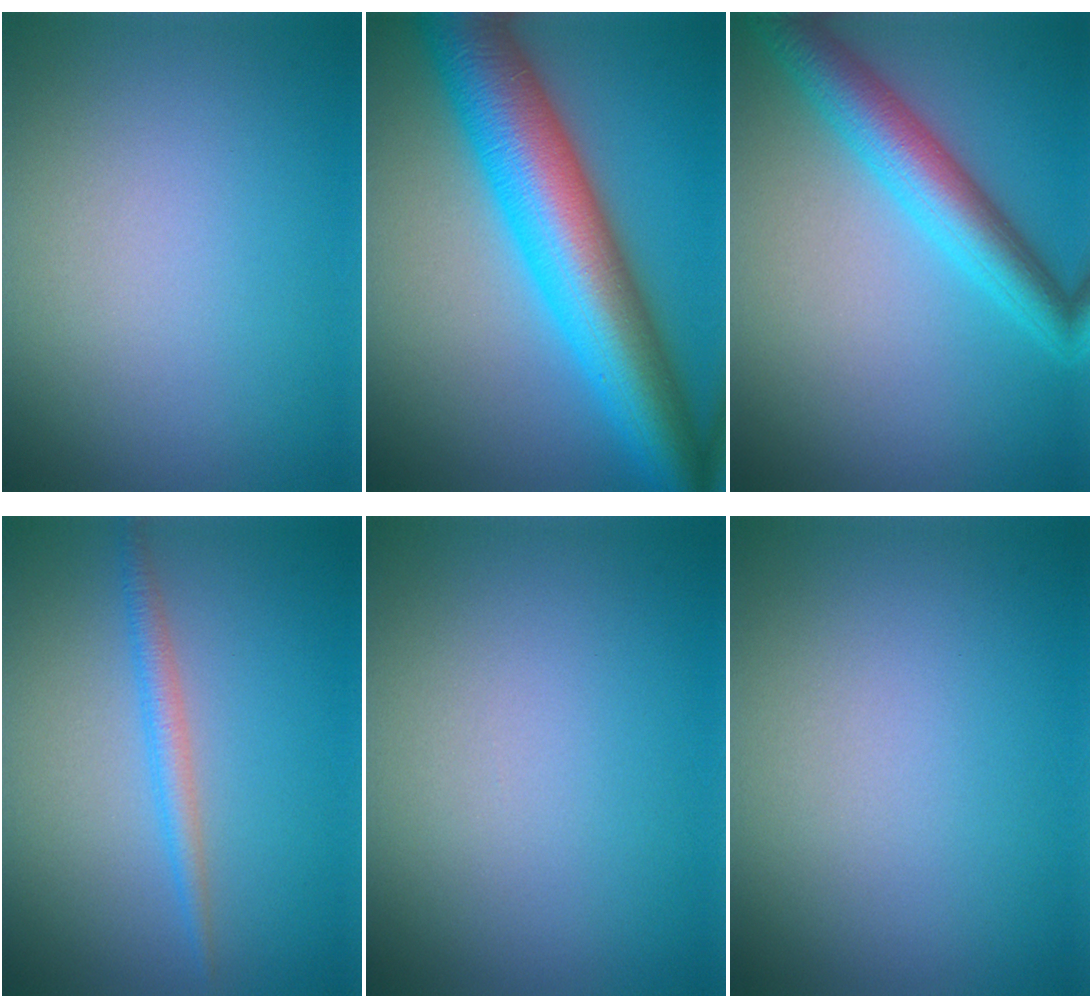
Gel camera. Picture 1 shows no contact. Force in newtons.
{"total": 12.3, "press": 12.3, "slide": 0.1}
{"total": 5.6, "press": 5.6, "slide": 0.2}
{"total": 1.9, "press": 1.9, "slide": 0.0}
{"total": 0.0}
{"total": 0.0}